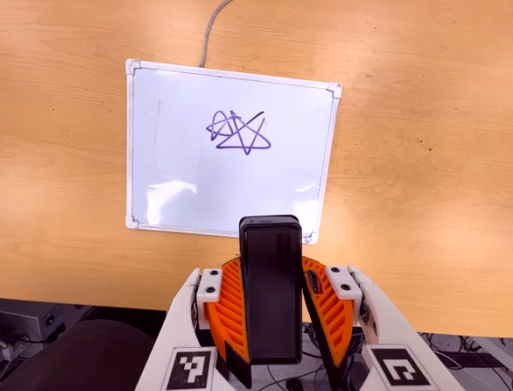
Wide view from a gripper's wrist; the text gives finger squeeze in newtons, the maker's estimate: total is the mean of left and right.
{"total": 5.3, "left": 4.6, "right": 6.0}